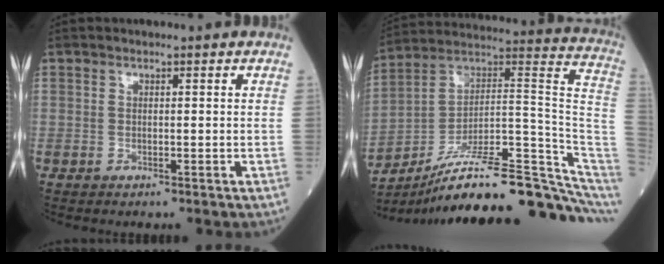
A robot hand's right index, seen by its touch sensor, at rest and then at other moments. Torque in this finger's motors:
{"motor_torque": [0.59, -1.55, -0.30, -0.21]}